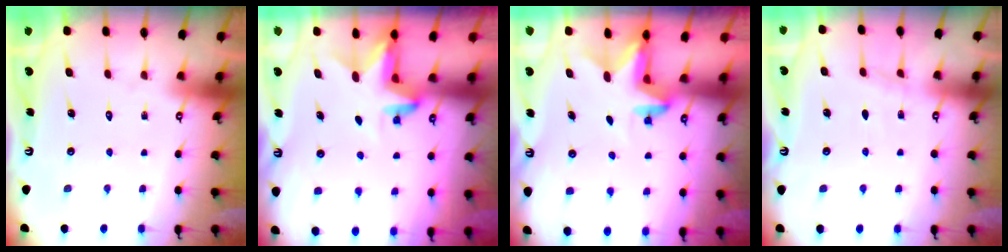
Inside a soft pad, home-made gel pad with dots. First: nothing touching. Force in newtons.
{"total": 3.3, "press": 3.3, "slide": 0.1}
{"total": 2.4, "press": 2.3, "slide": 0.4}
{"total": 4.3, "press": 4.3, "slide": 0.5}